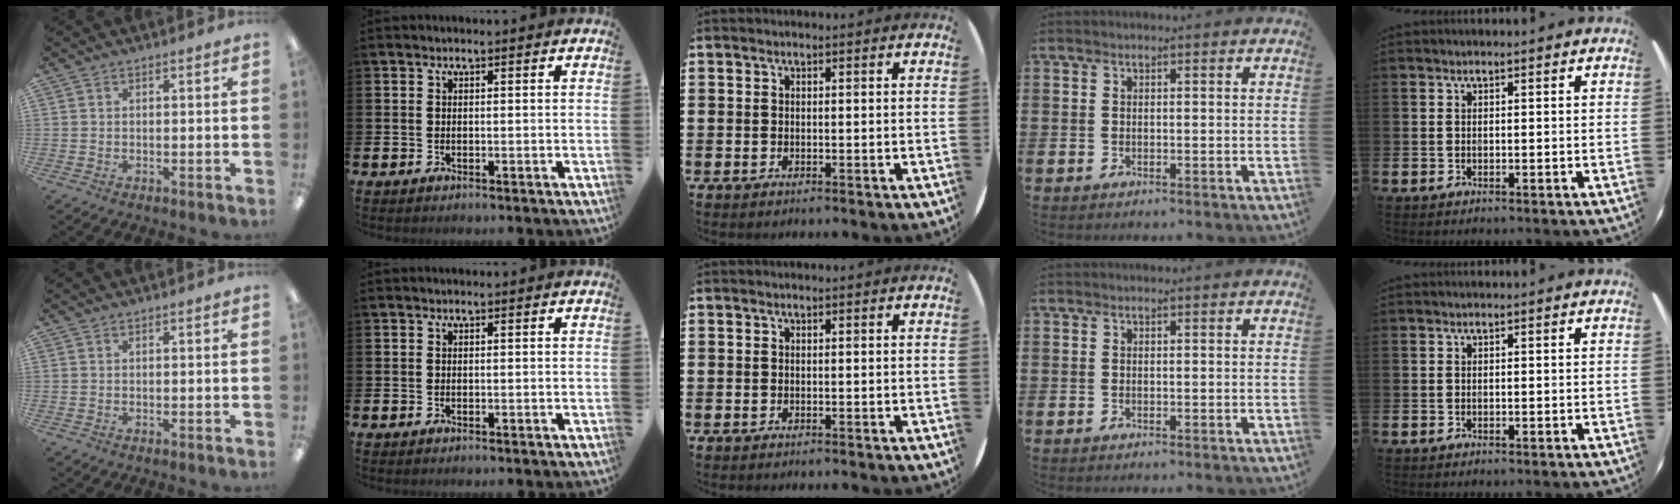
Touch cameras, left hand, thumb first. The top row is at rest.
{}